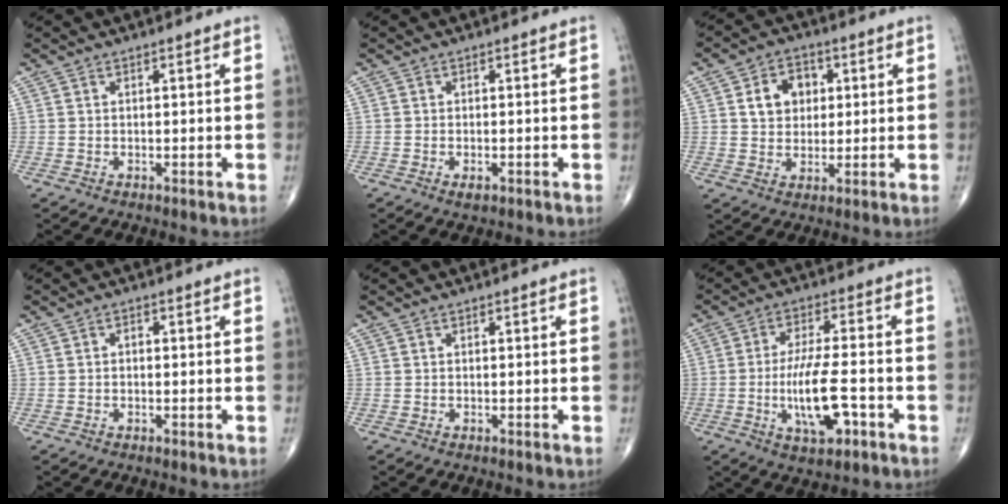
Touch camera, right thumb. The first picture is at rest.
{"total": 1.3, "force": [-0.6, 0.6, 1.1], "torque": [-0.017, 0.001, -0.008]}
{"total": 9.1, "force": [2.4, 7.1, 5.2], "torque": [-0.050, -0.002, 0.039]}
{"total": 0.7, "force": [0.0, 0.5, 0.5], "torque": [-0.003, 0.000, -0.003]}
{"total": 0.0}
{"total": 10.9, "force": [-3.1, 3.4, 9.9], "torque": [-0.184, 0.010, -0.051]}